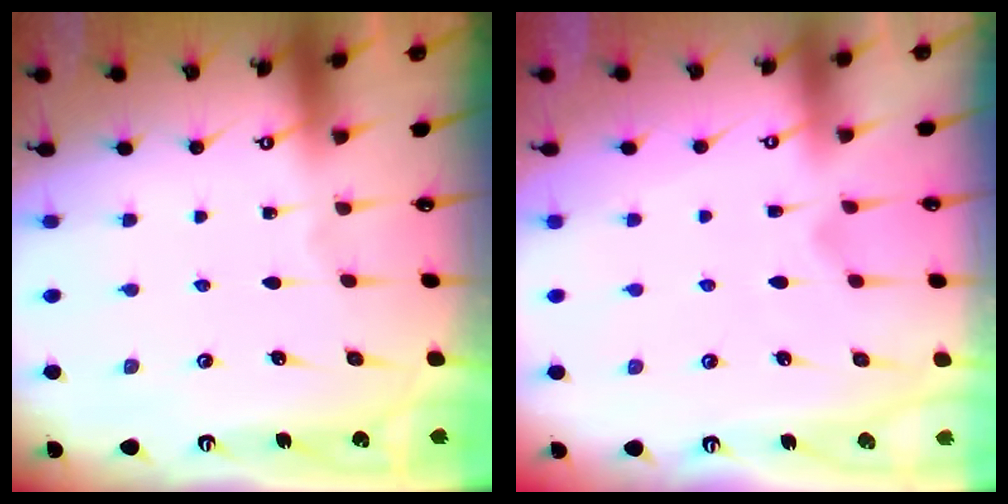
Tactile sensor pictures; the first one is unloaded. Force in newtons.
{"total": 2.3, "press": 2.1, "slide": 1.0}